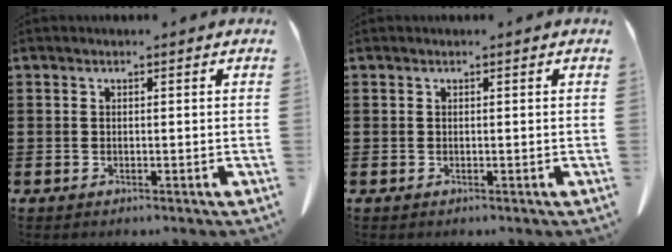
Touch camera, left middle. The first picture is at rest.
{"total": 0.0}